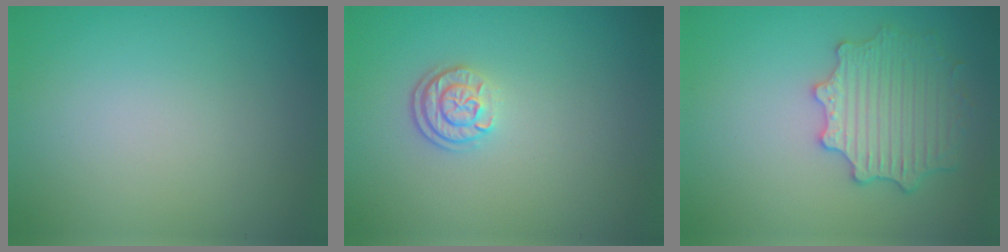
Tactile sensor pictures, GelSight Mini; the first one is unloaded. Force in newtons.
{"total": 2.4, "press": 1.9, "slide": 1.5}
{"total": 4.1, "press": 4.0, "slide": 1.0}